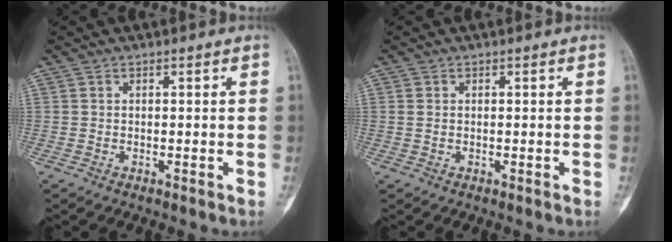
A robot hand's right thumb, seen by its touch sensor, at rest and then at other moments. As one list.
[{"total": 0.7, "force": [0.1, 0.6, 0.5], "torque": [-0.011, 0.001, 0.004]}]